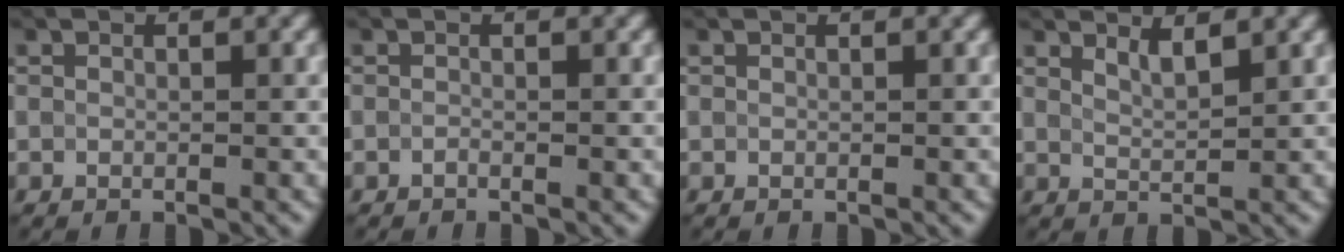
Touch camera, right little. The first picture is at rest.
{"total": 0.0}
{"total": 0.0}
{"total": 2.0, "force": [1.5, 0.6, 1.2], "torque": [-0.016, -0.002, 0.027]}